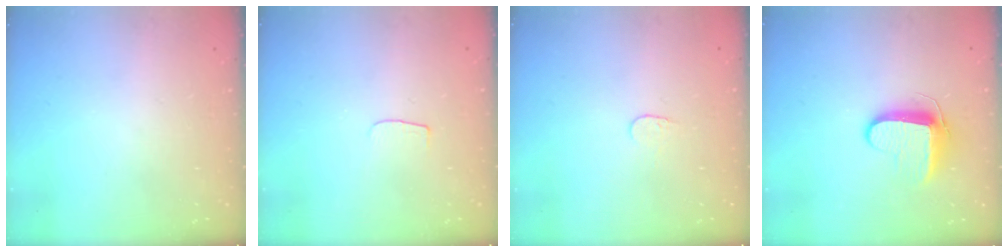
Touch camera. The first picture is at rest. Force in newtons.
{"total": 3.0, "press": 3.0, "slide": 0.3}
{"total": 3.8, "press": 3.8, "slide": 0.3}
{"total": 9.8, "press": 9.7, "slide": 1.1}